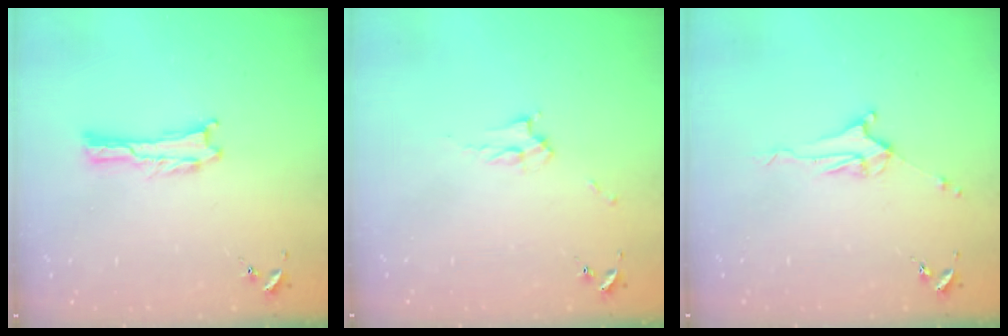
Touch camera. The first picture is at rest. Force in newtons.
{"total": 3.2, "press": 3.1, "slide": 0.5}
{"total": 3.7, "press": 3.7, "slide": 0.5}